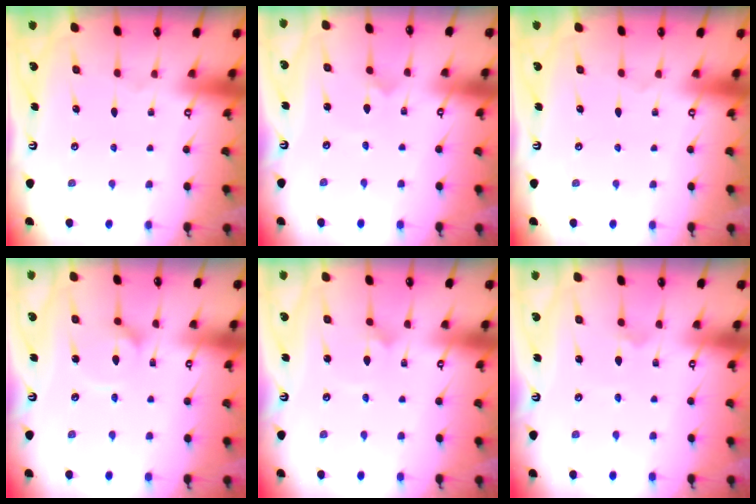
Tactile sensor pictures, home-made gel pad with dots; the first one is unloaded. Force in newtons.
{"total": 1.0, "press": 1.0, "slide": 0.0}
{"total": 0.0}
{"total": 6.3, "press": 6.3, "slide": 0.5}
{"total": 2.3, "press": 2.3, "slide": 0.1}
{"total": 2.3, "press": 2.3, "slide": 0.2}